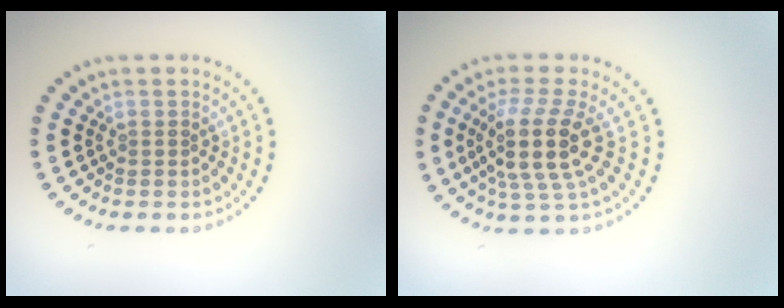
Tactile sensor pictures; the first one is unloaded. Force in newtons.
{"total": 4.8, "press": 3.9, "slide": 2.8}